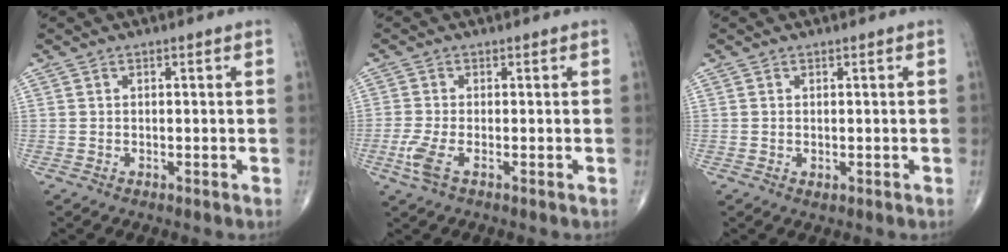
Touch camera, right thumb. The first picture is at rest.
{"total": 3.4, "force": [-1.1, 1.0, 3.1], "torque": [-0.084, -0.001, -0.025]}
{"total": 0.6, "force": [0.0, 0.3, 0.5], "torque": [-0.009, 0.001, 0.003]}